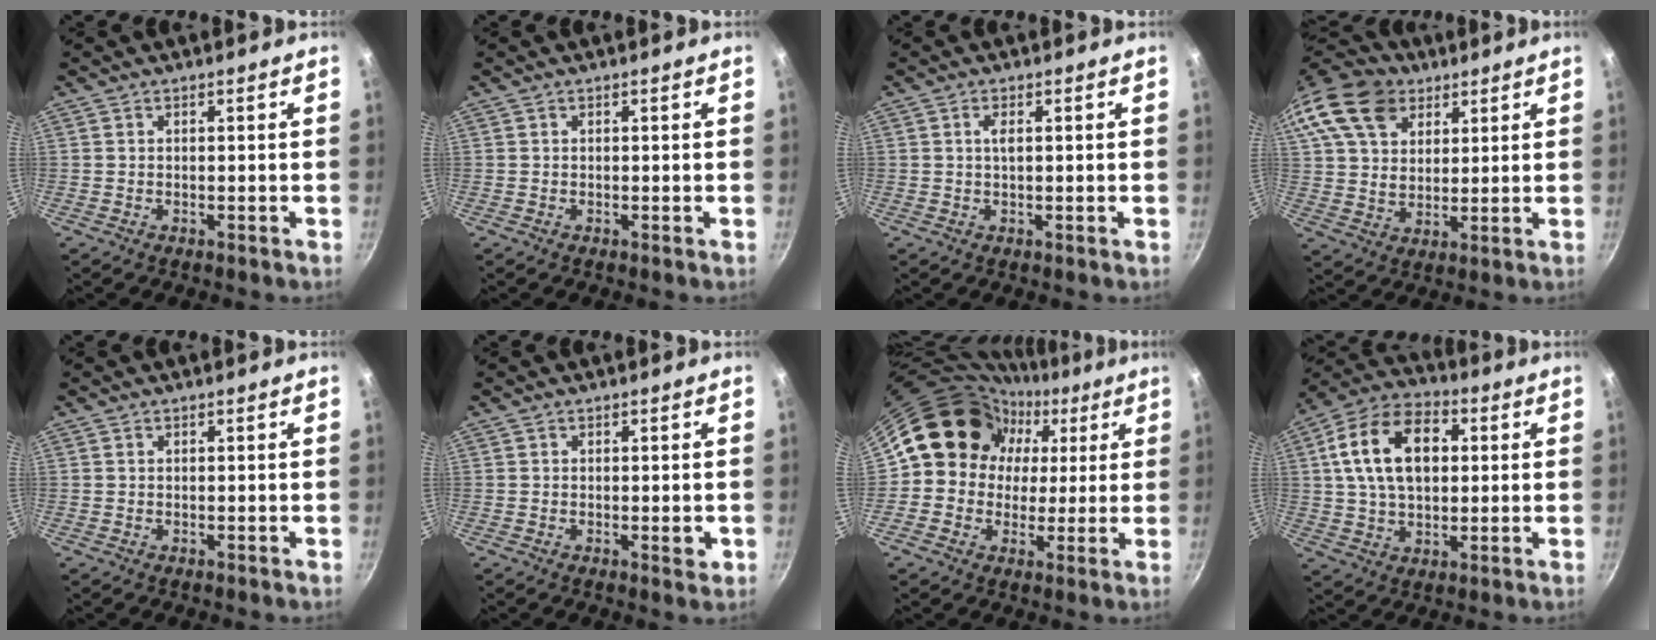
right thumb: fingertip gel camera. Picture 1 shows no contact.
{"total": 0.0}
{"total": 1.7, "force": [0.4, 0.6, 1.6], "torque": [-0.030, 0.001, 0.006]}
{"total": 20.0, "force": [11.0, 13.6, 9.7], "torque": [-0.197, 0.004, 0.199]}
{"total": 0.0}
{"total": 2.2, "force": [-0.3, 1.0, 1.9], "torque": [-0.022, -0.001, -0.004]}
{"total": 14.3, "force": [3.4, 12.9, 5.4], "torque": [-0.043, 0.022, 0.042]}
{"total": 17.0, "force": [3.4, 11.1, 12.4], "torque": [-0.192, 0.017, 0.046]}